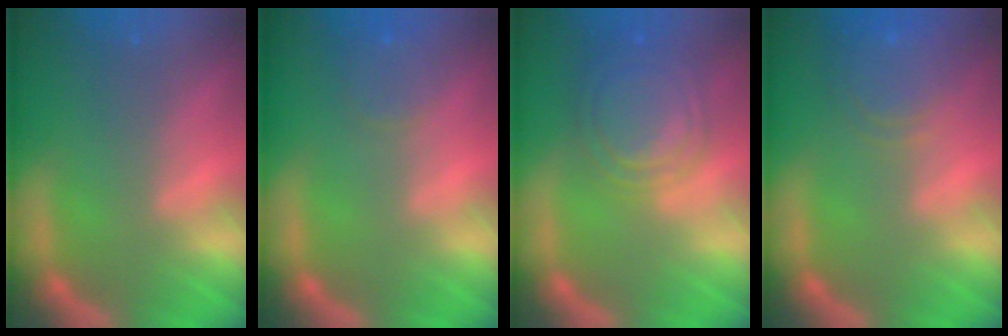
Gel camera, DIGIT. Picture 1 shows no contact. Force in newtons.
{"total": 2.4}
{"total": 8.5}
{"total": 5.5}